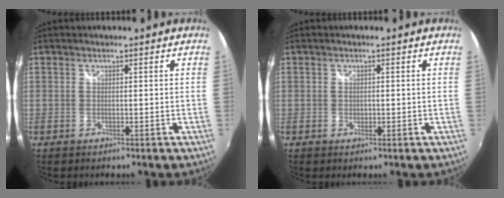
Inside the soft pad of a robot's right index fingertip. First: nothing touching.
{"total": 1.0, "force": [0.0, 0.8, 0.6], "torque": [-0.010, 0.000, -0.001]}